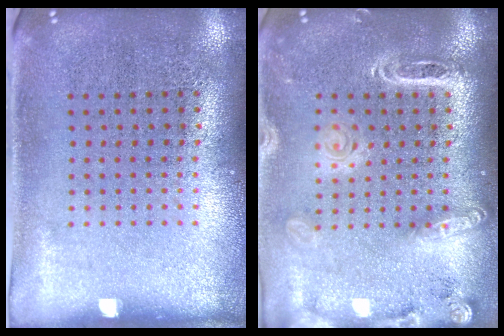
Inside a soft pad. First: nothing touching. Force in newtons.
{"total": 1.9, "press": 1.8, "slide": 0.7}